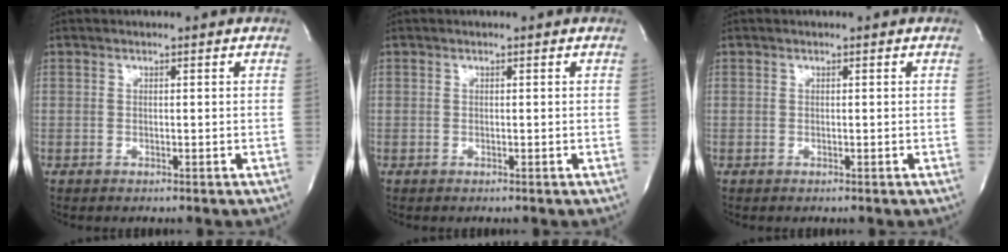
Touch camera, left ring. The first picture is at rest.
{"total": 0.0}
{"total": 0.0}